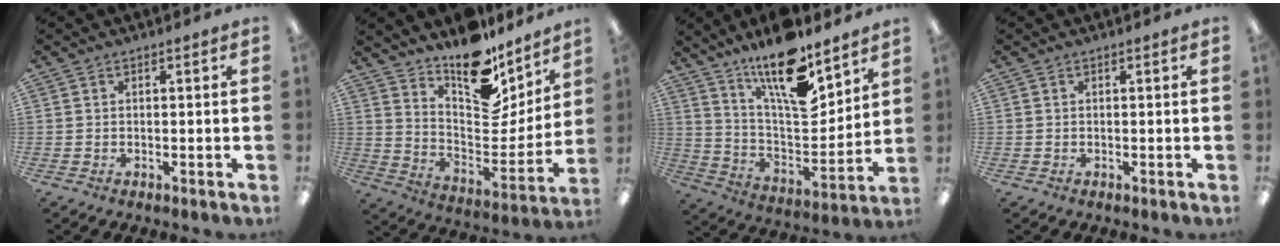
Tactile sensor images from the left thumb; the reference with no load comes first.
{"total": 16.4, "force": [13.4, 6.8, 6.6], "torque": [-0.093, -0.122, 0.232]}
{"total": 18.3, "force": [13.1, 5.9, 11.3], "torque": [-0.192, -0.092, 0.223]}
{"total": 0.0}